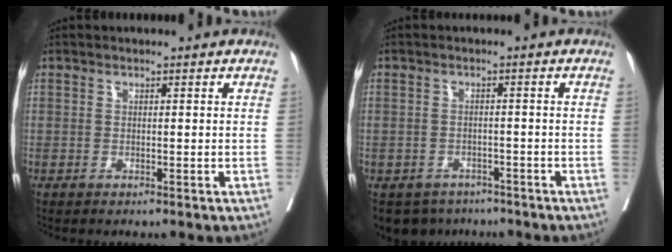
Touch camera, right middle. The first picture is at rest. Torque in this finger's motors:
{"motor_torque": [1.10, -1.04, 0.17, 0.06]}